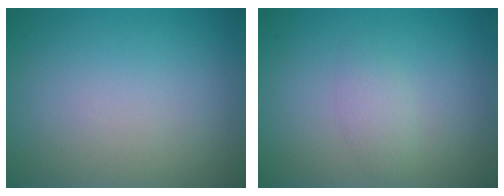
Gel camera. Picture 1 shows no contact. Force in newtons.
{"total": 1.4, "press": 1.4, "slide": 0.0}